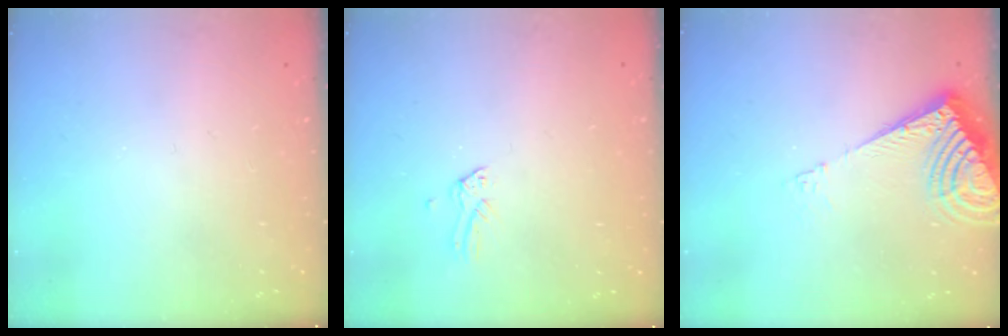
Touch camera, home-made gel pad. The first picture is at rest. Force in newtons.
{"total": 0.0}
{"total": 10.7, "press": 10.6, "slide": 1.2}